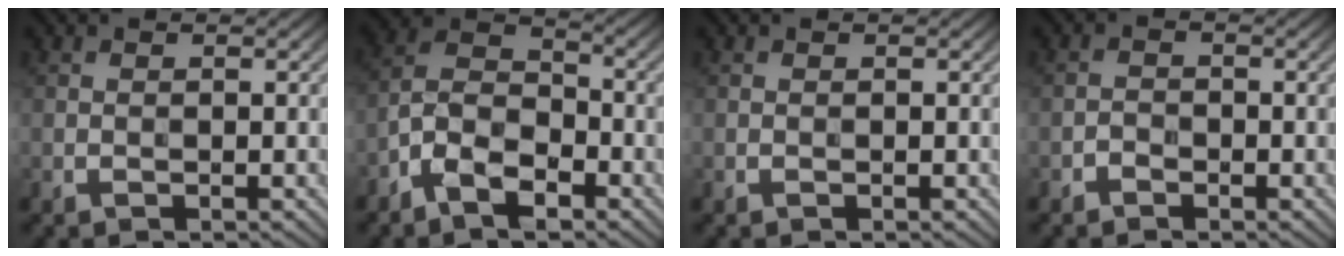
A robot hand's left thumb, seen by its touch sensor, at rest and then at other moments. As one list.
[{"total": 8.1, "force": [-5.0, 4.1, 4.9], "torque": [-0.094, 0.000, -0.113]}, {"total": 0.0}, {"total": 1.3, "force": [-1.0, 0.7, 0.4], "torque": [-0.004, 0.002, -0.023]}]